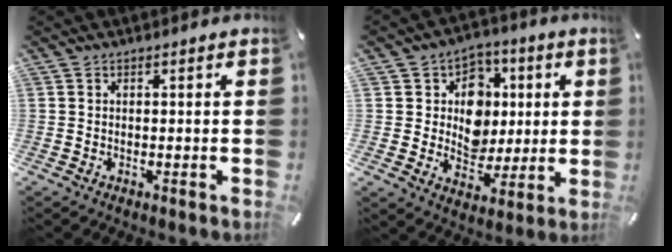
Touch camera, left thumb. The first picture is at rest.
{"total": 11.6, "force": [1.8, 10.5, 4.5], "torque": [-0.062, -0.009, 0.039]}